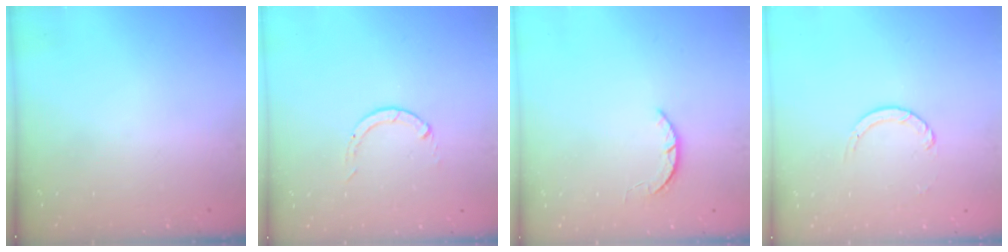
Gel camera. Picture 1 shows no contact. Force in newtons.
{"total": 0.0}
{"total": 1.6, "press": 1.6, "slide": 0.3}
{"total": 2.7, "press": 2.7, "slide": 0.3}